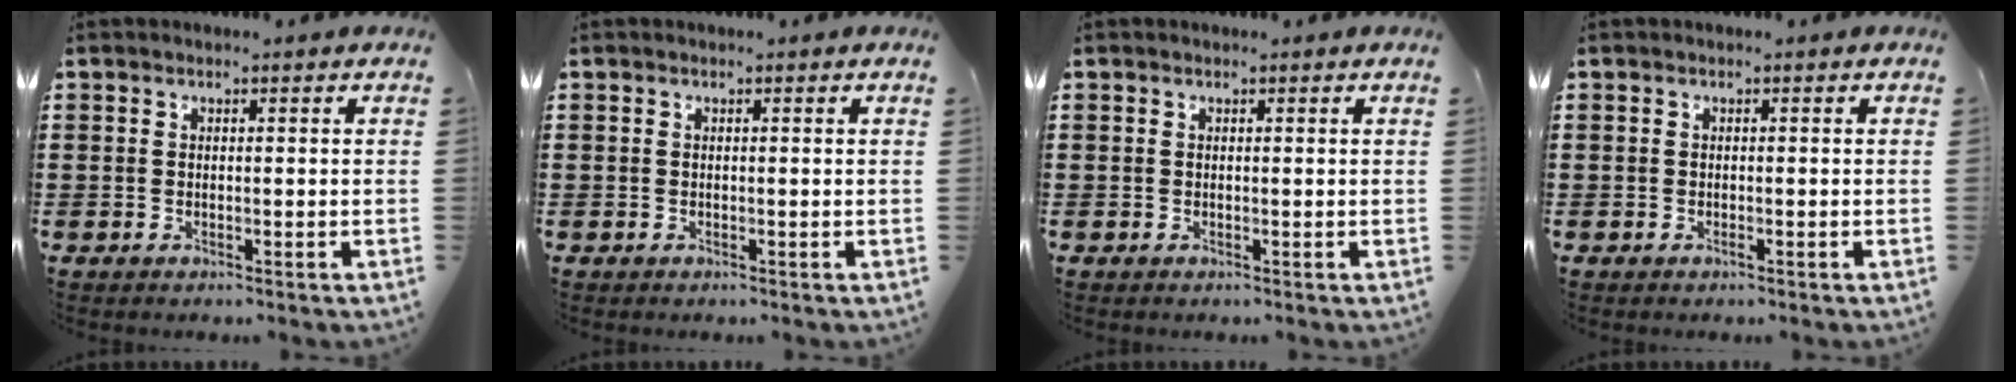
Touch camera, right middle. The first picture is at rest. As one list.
[{"total": 0.0}, {"total": 0.0}, {"total": 0.0}]